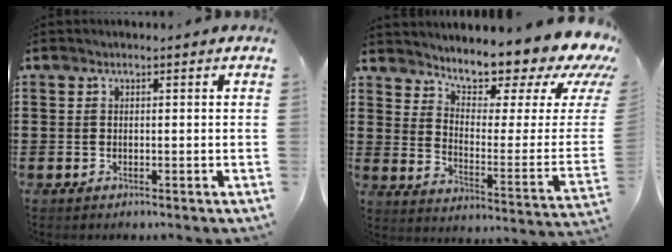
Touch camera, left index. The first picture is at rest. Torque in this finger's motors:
{"motor_torque": [2.14, 0.00, 1.05, 0.21]}